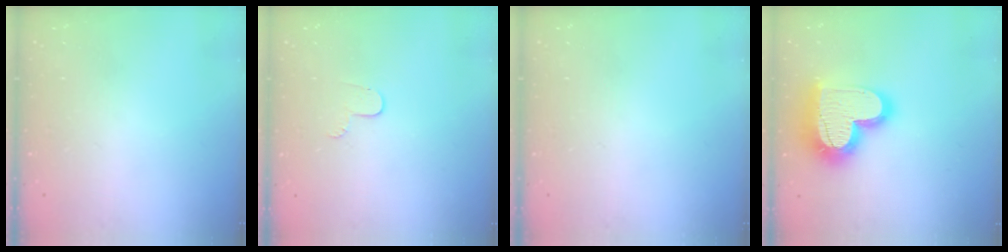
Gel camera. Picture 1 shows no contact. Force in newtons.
{"total": 3.8, "press": 3.8, "slide": 0.4}
{"total": 0.0}
{"total": 21.1, "press": 21.1, "slide": 1.5}